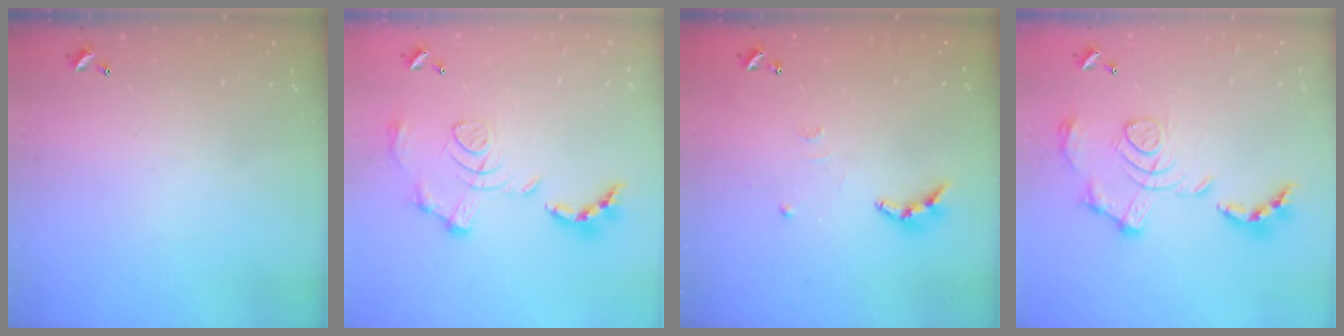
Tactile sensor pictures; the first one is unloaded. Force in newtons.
{"total": 1.5, "press": 0.8, "slide": 1.3}
{"total": 7.9, "press": 7.9, "slide": 0.2}
{"total": 1.7, "press": 1.1, "slide": 1.3}